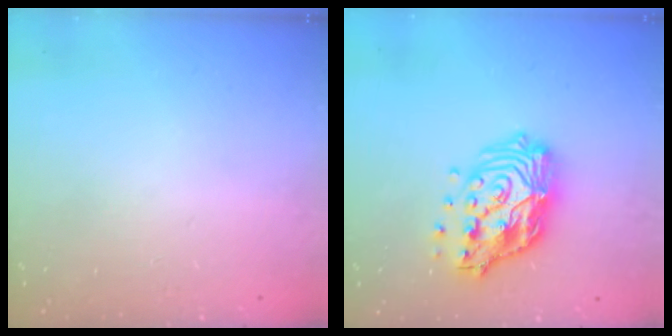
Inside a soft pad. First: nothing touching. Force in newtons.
{"total": 17.1, "press": 17.0, "slide": 1.5}